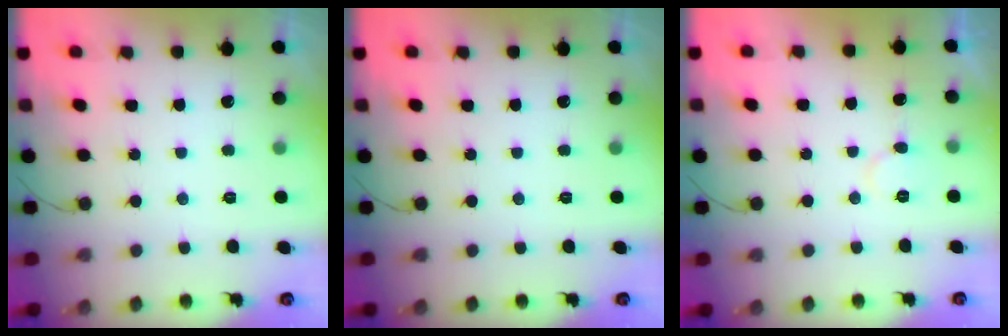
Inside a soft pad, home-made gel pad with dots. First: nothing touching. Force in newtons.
{"total": 0.0}
{"total": 6.1, "press": 6.1, "slide": 0.5}